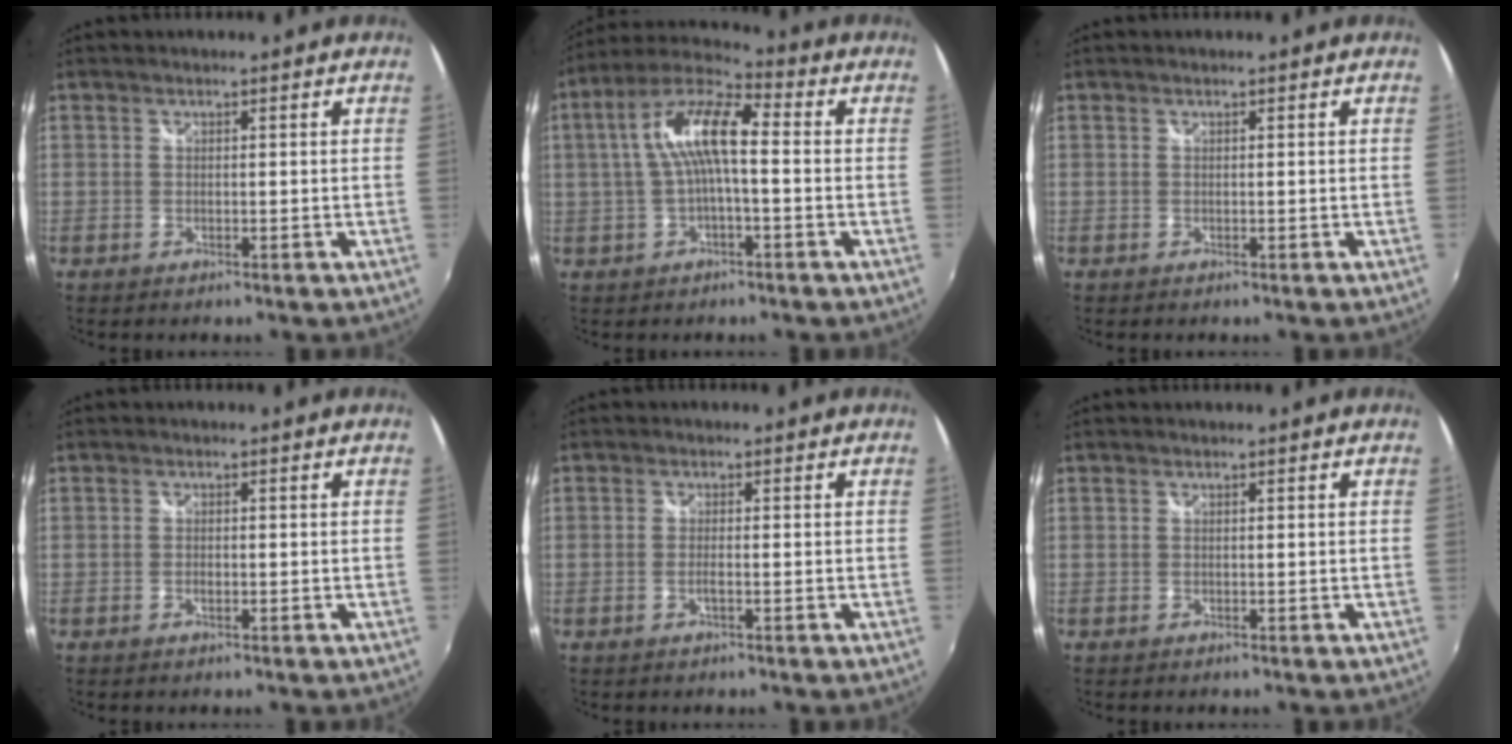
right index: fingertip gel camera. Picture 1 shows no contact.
{"total": 11.2, "force": [0.3, 3.3, 10.6], "torque": [-0.209, 0.024, 0.002]}
{"total": 0.0}
{"total": 1.0, "force": [-0.4, 0.5, 0.7], "torque": [-0.016, -0.002, -0.008]}
{"total": 1.5, "force": [-0.6, 0.2, 1.3], "torque": [-0.028, -0.002, -0.010]}
{"total": 0.0}